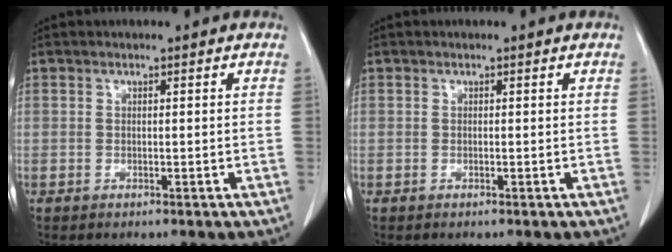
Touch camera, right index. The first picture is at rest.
{"total": 0.0}